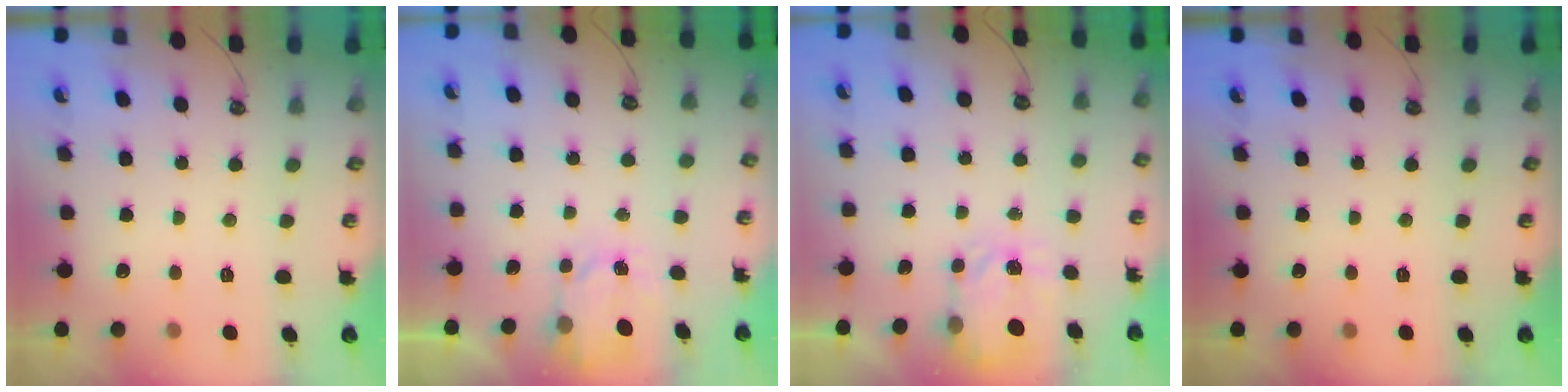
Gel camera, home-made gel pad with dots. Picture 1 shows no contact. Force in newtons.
{"total": 2.7, "press": 2.6, "slide": 0.4}
{"total": 3.5, "press": 3.4, "slide": 0.6}
{"total": 0.0}